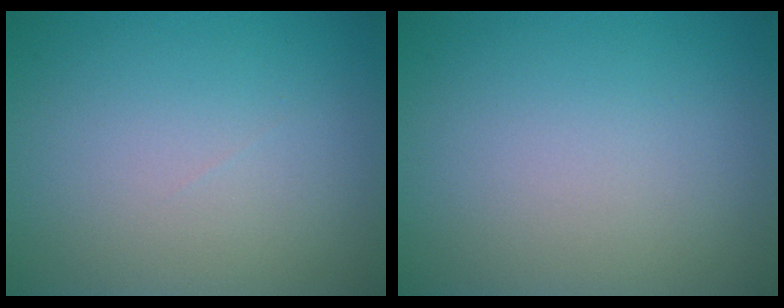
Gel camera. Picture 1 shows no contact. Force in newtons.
{"total": 0.0}